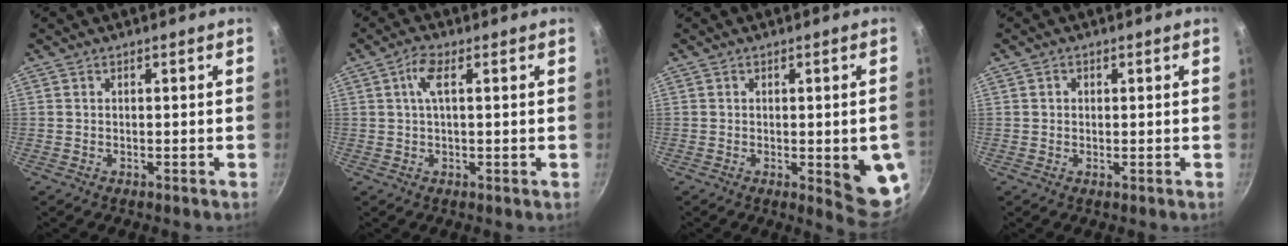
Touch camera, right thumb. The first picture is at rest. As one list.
[{"total": 3.9, "force": [1.0, 1.0, 3.6], "torque": [-0.080, 0.008, 0.016]}, {"total": 9.7, "force": [-1.5, 2.9, 9.2], "torque": [-0.084, -0.005, -0.013]}, {"total": 1.1, "force": [0.3, 0.9, 0.4], "torque": [-0.003, 0.000, 0.002]}]